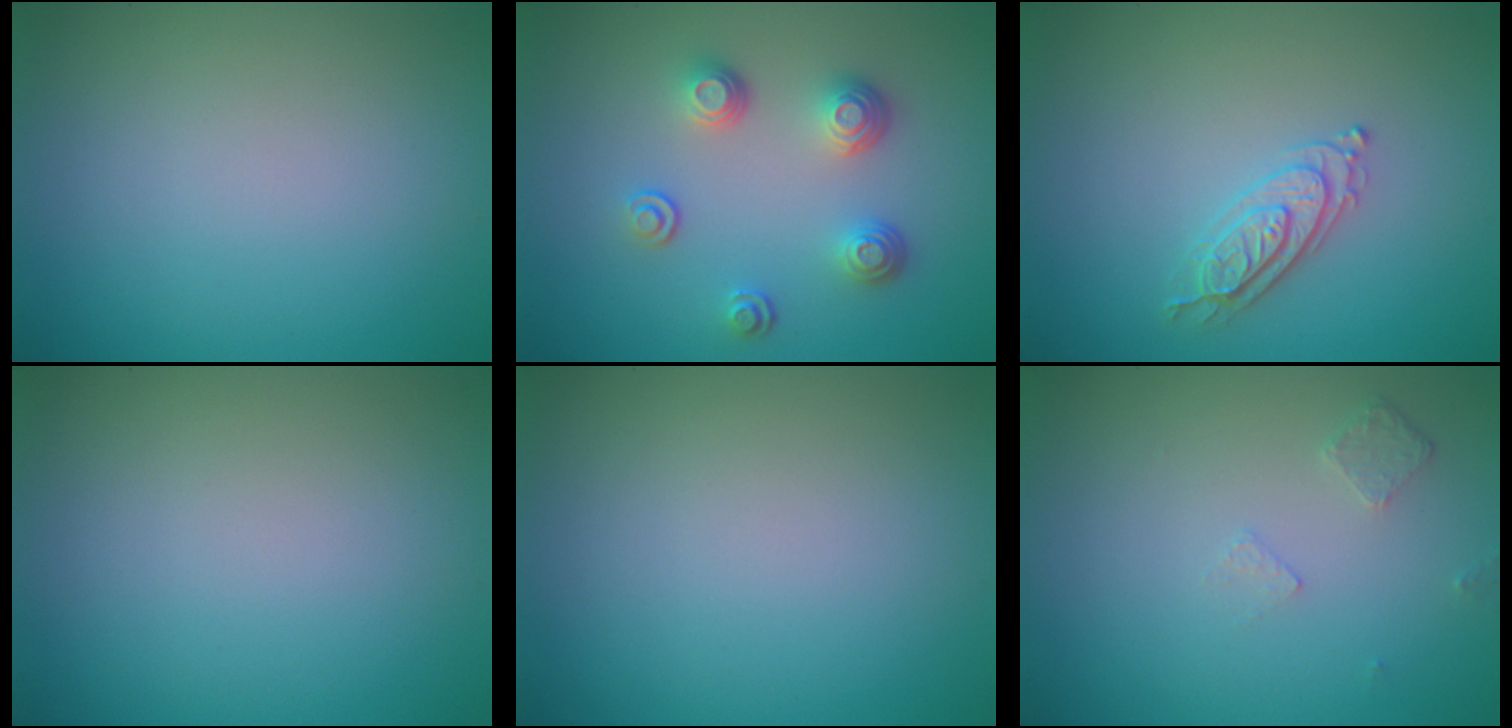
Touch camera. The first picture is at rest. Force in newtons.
{"total": 3.6, "press": 2.8, "slide": 2.2}
{"total": 2.4, "press": 2.3, "slide": 0.5}
{"total": 0.0}
{"total": 0.0}
{"total": 0.8, "press": 0.6, "slide": 0.5}